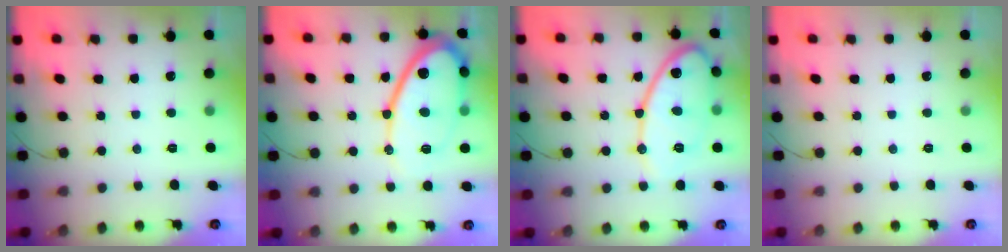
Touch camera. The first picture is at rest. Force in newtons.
{"total": 18.4, "press": 18.4, "slide": 1.5}
{"total": 14.1, "press": 14.1, "slide": 0.9}
{"total": 0.0}